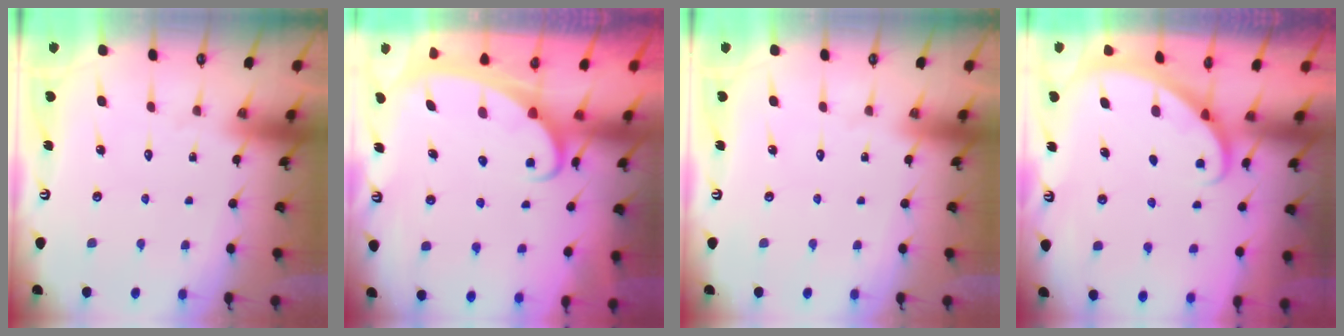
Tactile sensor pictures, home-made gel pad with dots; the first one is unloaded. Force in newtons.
{"total": 3.8, "press": 3.8, "slide": 0.4}
{"total": 0.0}
{"total": 1.9, "press": 1.9, "slide": 0.1}